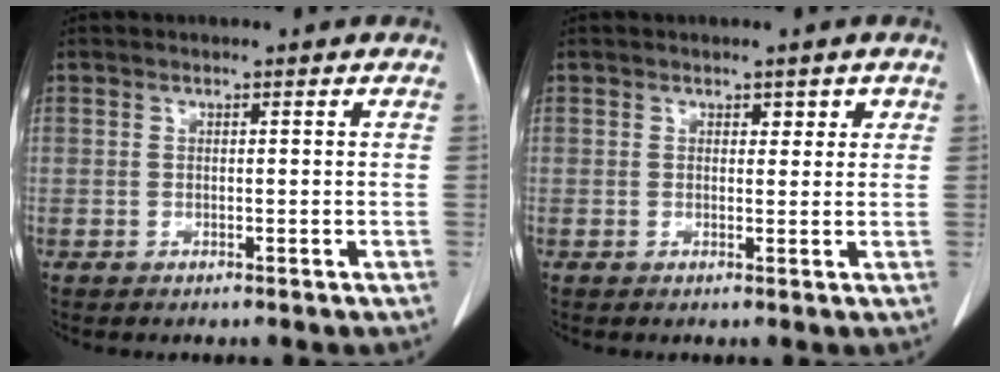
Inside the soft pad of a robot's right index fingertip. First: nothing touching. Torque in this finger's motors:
{"motor_torque": [0.03, 0.00, -0.01, 0.00]}